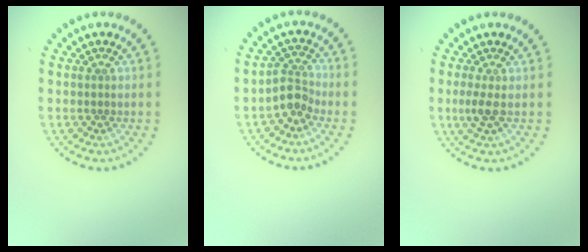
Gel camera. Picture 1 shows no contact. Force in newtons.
{"total": 2.3, "press": 1.8, "slide": 1.5}
{"total": 1.2, "press": 1.1, "slide": 0.5}